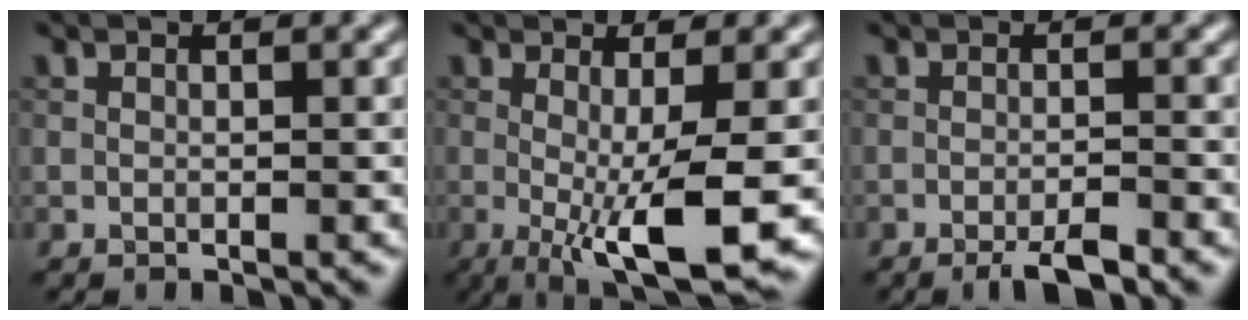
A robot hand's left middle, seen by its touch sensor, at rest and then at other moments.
{"total": 8.2, "force": [-1.7, 1.7, 7.9], "torque": [-0.122, -0.020, -0.025]}
{"total": 2.8, "force": [-2.0, 0.3, 2.0], "torque": [-0.032, -0.002, -0.039]}